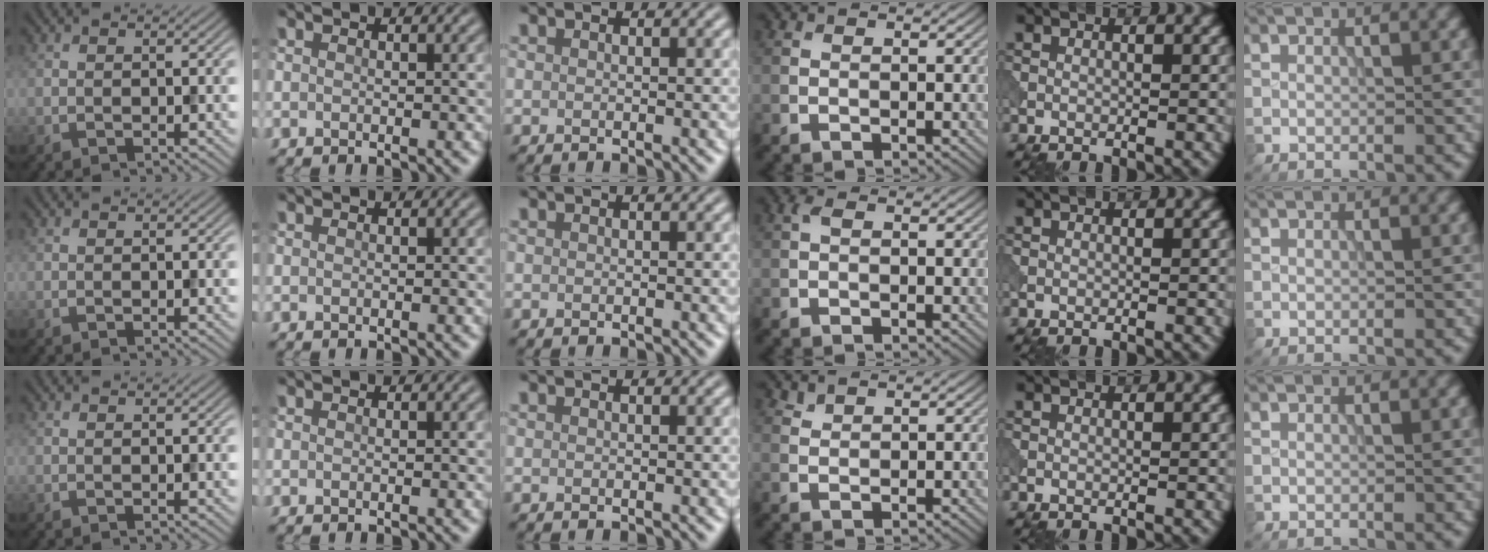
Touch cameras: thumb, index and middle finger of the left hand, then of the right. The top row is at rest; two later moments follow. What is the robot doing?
{"motion": "open", "object": "sandwich press"}